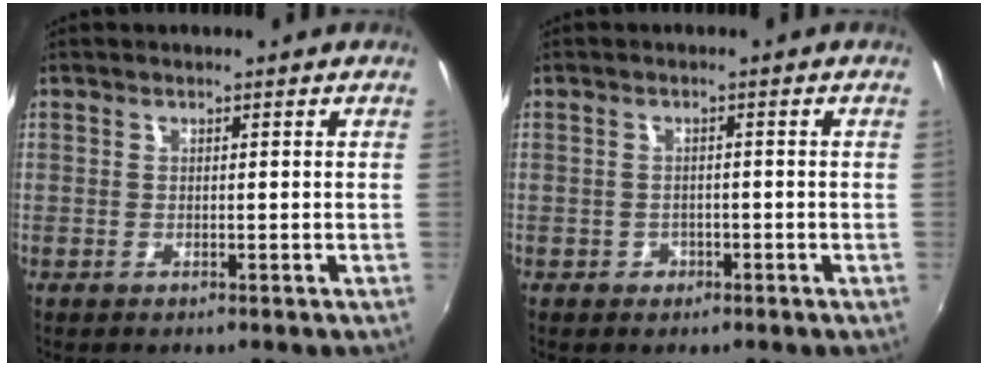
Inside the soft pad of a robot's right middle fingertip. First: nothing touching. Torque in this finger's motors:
{"motor_torque": [0.31, -0.46, 0.02, 0.00]}